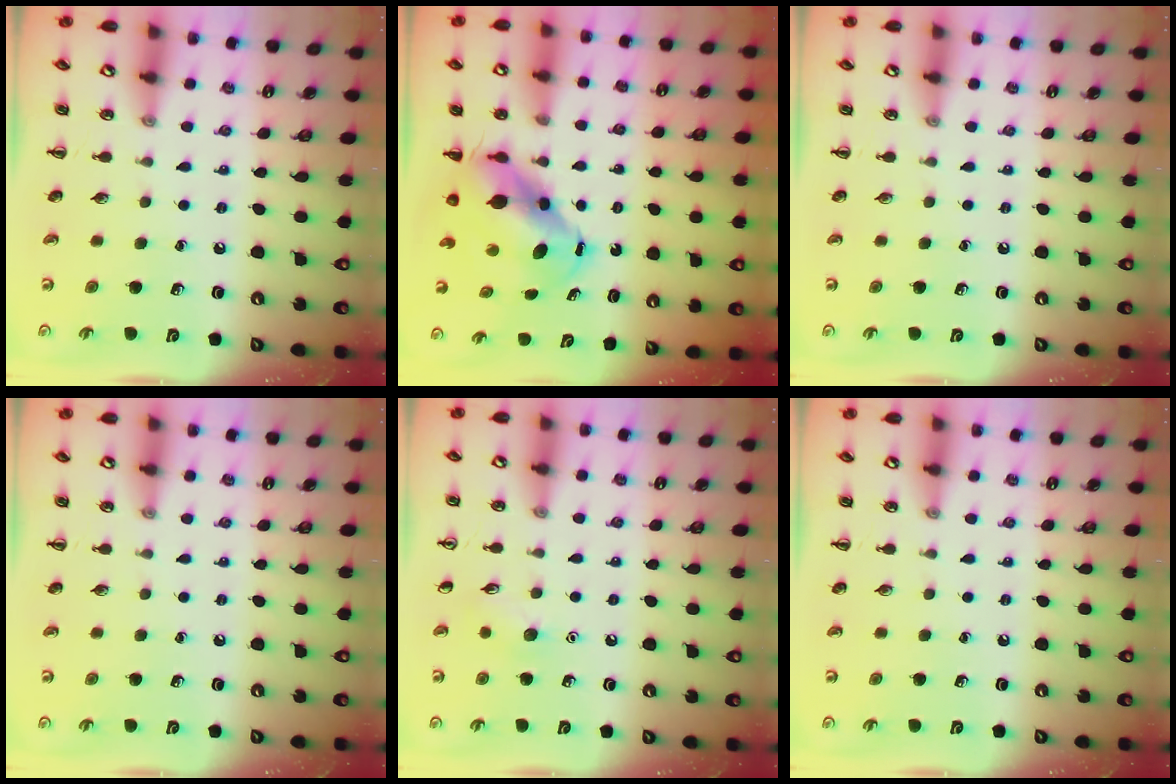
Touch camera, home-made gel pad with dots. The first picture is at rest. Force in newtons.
{"total": 7.6, "press": 7.3, "slide": 2.2}
{"total": 0.0}
{"total": 0.0}
{"total": 5.7, "press": 5.6, "slide": 1.3}
{"total": 0.0}